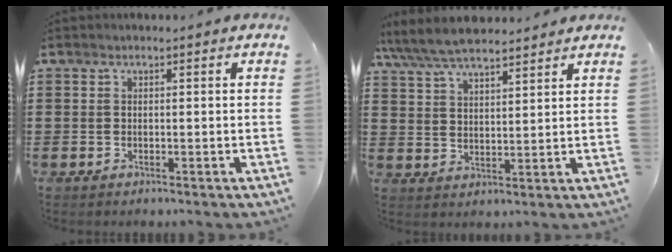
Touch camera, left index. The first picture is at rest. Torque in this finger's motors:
{"motor_torque": [1.25, -0.90, 0.73, 0.10]}